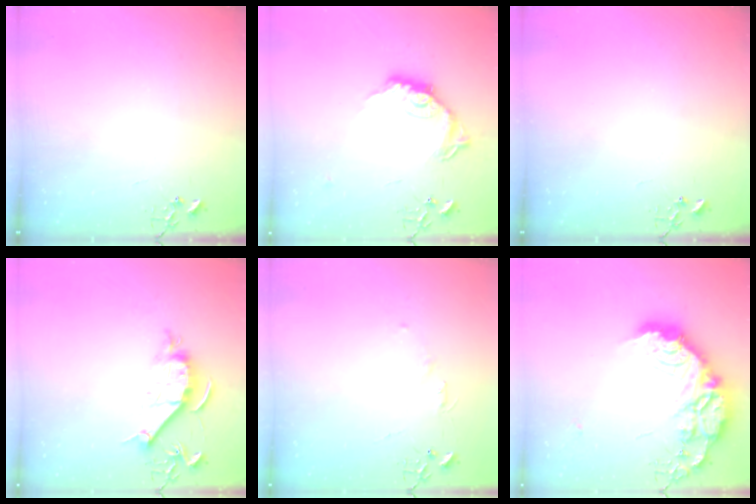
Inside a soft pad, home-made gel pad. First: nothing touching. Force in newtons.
{"total": 14.2, "press": 14.2, "slide": 0.6}
{"total": 0.0}
{"total": 9.3, "press": 9.2, "slide": 1.1}
{"total": 4.0, "press": 3.9, "slide": 0.6}
{"total": 24.7, "press": 24.6, "slide": 2.0}